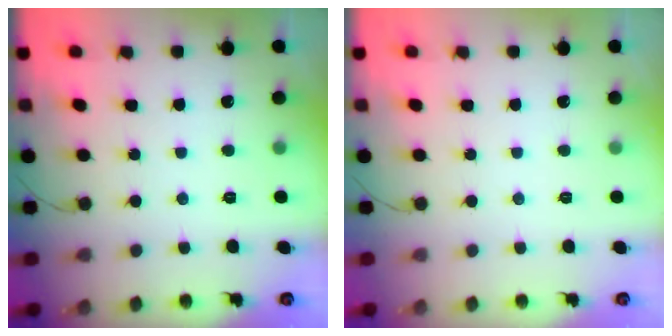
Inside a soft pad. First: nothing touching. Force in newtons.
{"total": 0.0}